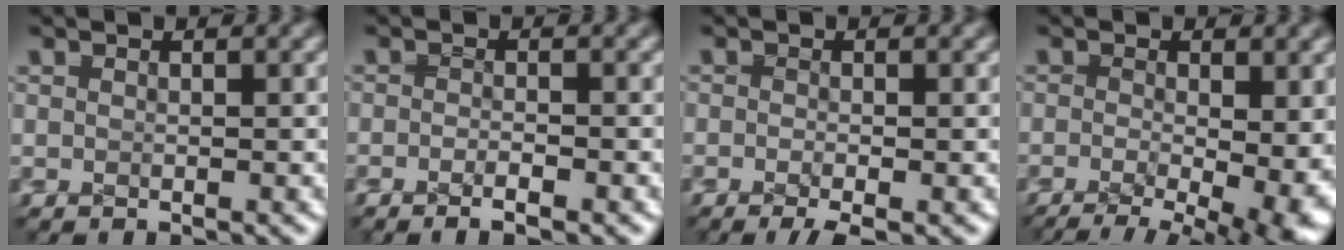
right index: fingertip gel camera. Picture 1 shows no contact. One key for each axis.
{"total": 1.9, "fx": -1.5, "fy": 0.9, "fz": 0.8, "tx": -0.002, "ty": 0.001, "tz": -0.031}
{"total": 2.1, "fx": -1.2, "fy": 1.1, "fz": 1.3, "tx": -0.017, "ty": -0.008, "tz": -0.018}
{"total": 10.6, "fx": -5.1, "fy": 5.2, "fz": 7.7, "tx": -0.093, "ty": -0.056, "tz": -0.054}